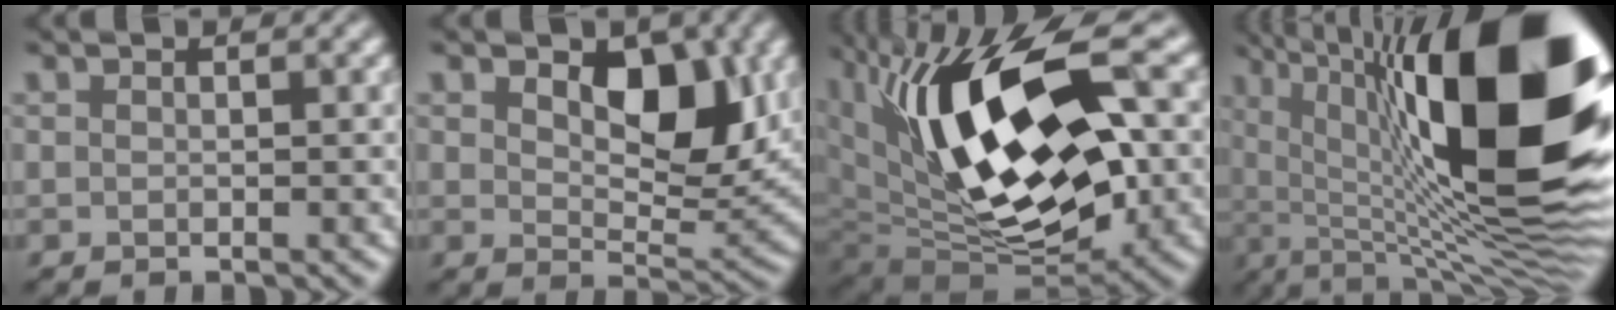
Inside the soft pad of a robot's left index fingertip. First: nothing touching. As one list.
[{"total": 6.6, "force": [2.1, 3.8, 5.0], "torque": [-0.078, -0.016, 0.033]}, {"total": 16.8, "force": [3.6, 8.0, 14.4], "torque": [-0.248, 0.002, 0.054]}, {"total": 20.3, "force": [5.2, 6.8, 18.4], "torque": [-0.283, 0.032, 0.088]}]